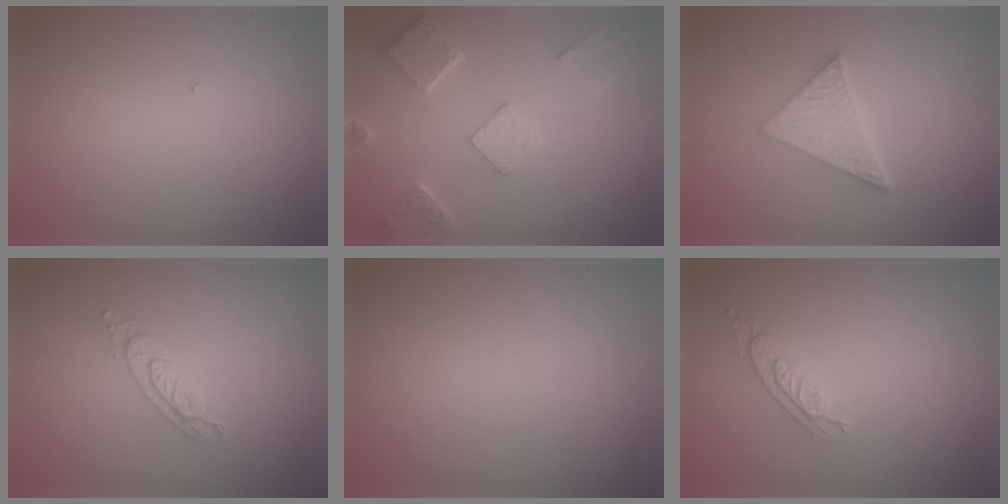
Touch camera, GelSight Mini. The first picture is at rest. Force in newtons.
{"total": 4.9, "press": 3.9, "slide": 3.0}
{"total": 5.3, "press": 3.7, "slide": 3.8}
{"total": 2.2, "press": 2.2, "slide": 0.3}
{"total": 0.0}
{"total": 2.1, "press": 1.9, "slide": 0.8}